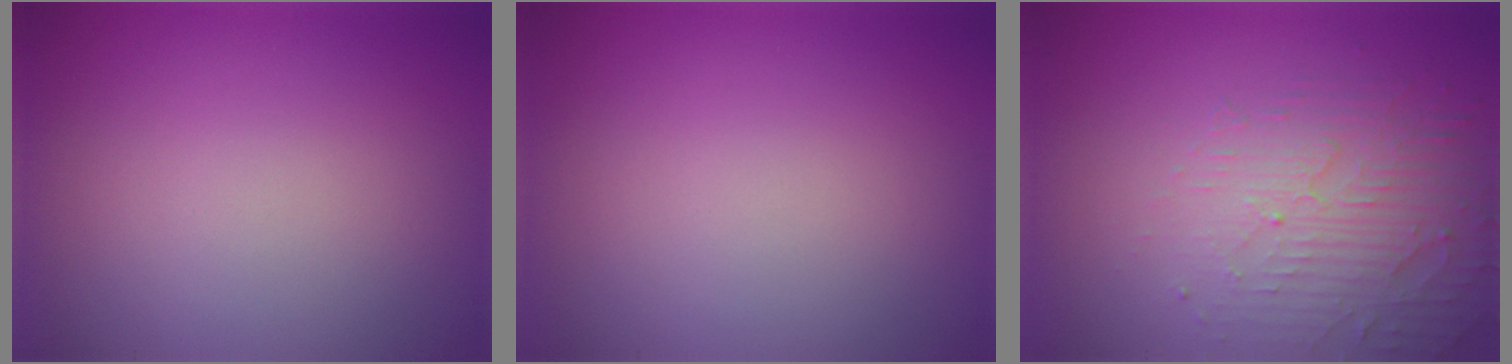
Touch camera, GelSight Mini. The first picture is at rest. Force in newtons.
{"total": 0.0}
{"total": 5.0, "press": 3.3, "slide": 3.7}